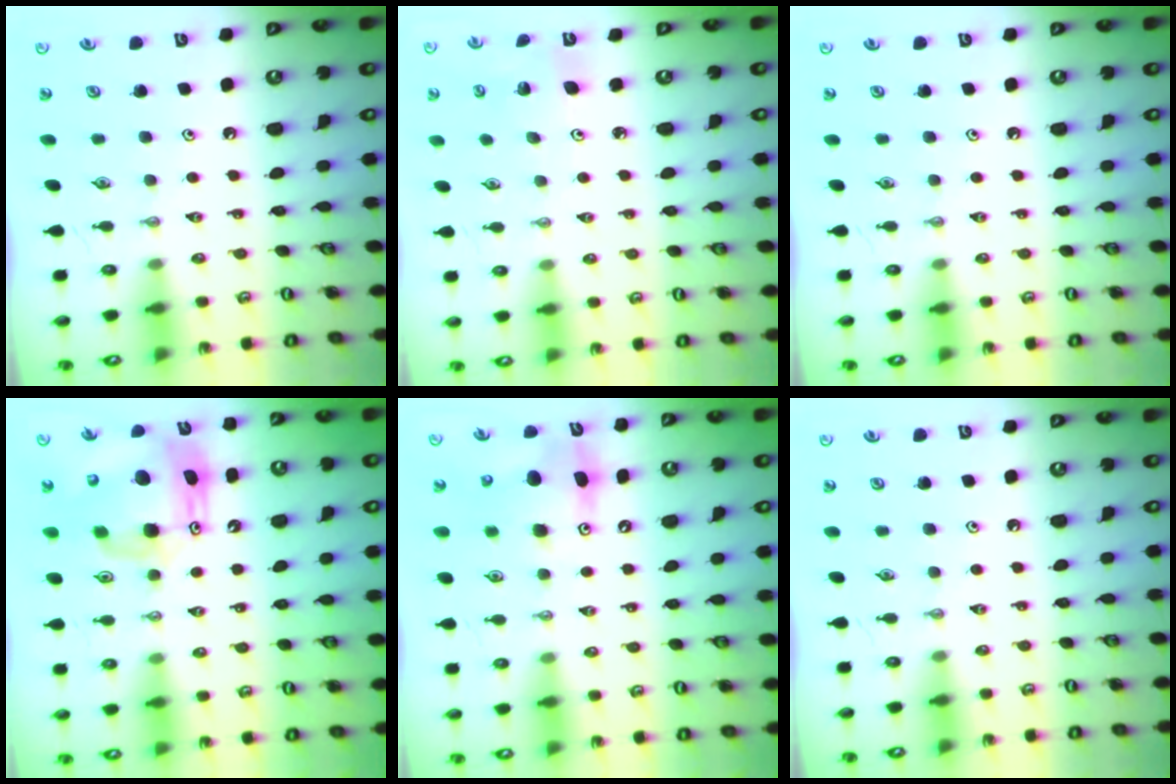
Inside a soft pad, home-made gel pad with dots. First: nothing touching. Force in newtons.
{"total": 3.6, "press": 3.0, "slide": 2.0}
{"total": 0.0}
{"total": 14.2, "press": 14.2, "slide": 1.5}
{"total": 9.0, "press": 8.8, "slide": 2.0}
{"total": 0.0}